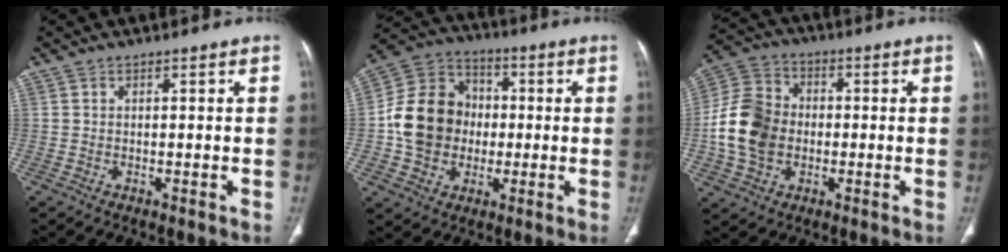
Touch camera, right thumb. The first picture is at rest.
{"total": 15.1, "force": [-1.1, 13.0, 7.6], "torque": [-0.113, 0.028, -0.023]}
{"total": 13.3, "force": [-1.5, 10.4, 8.1], "torque": [-0.143, 0.024, -0.032]}